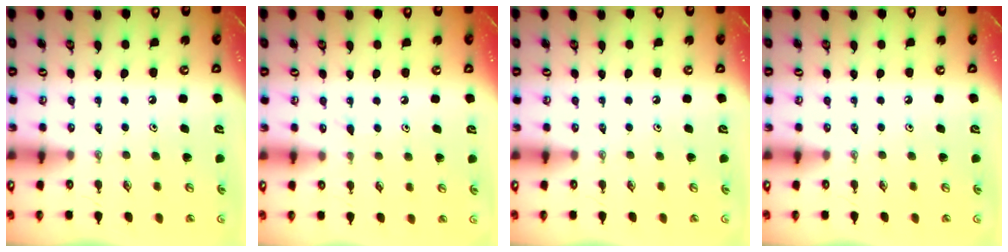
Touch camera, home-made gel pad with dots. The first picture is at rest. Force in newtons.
{"total": 5.2, "press": 5.2, "slide": 0.5}
{"total": 0.0}
{"total": 0.0}